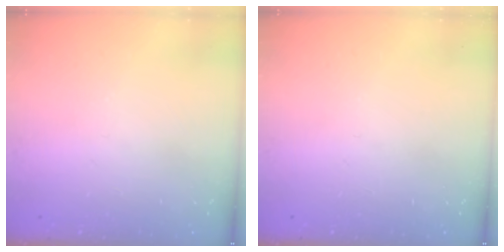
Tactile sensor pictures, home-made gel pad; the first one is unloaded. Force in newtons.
{"total": 0.0}